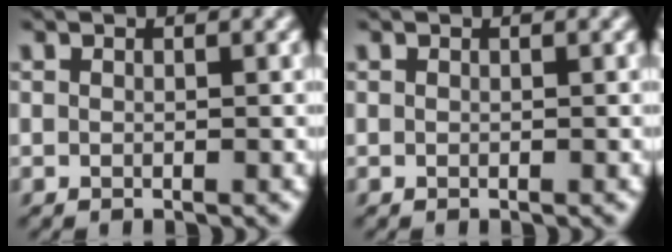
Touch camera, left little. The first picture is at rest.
{"total": 0.0}